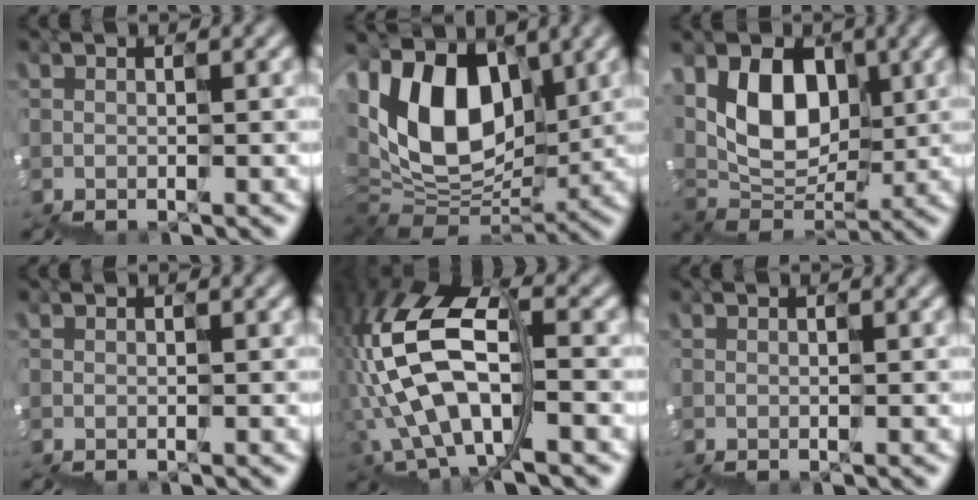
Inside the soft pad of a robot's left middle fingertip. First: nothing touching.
{"total": 9.7, "force": [2.8, 6.5, 6.6], "torque": [-0.125, 0.018, 0.039]}
{"total": 4.6, "force": [2.2, 3.6, 2.0], "torque": [-0.043, 0.004, 0.037]}
{"total": 0.0}
{"total": 10.3, "force": [-2.0, 5.1, 8.7], "torque": [-0.207, 0.023, -0.044]}
{"total": 0.0}